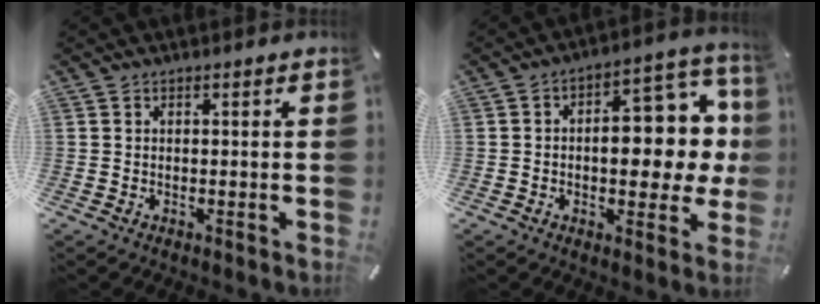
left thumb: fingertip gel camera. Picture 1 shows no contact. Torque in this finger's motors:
{"motor_torque": [2.23, 2.78, 1.03, -0.74, 0.39]}